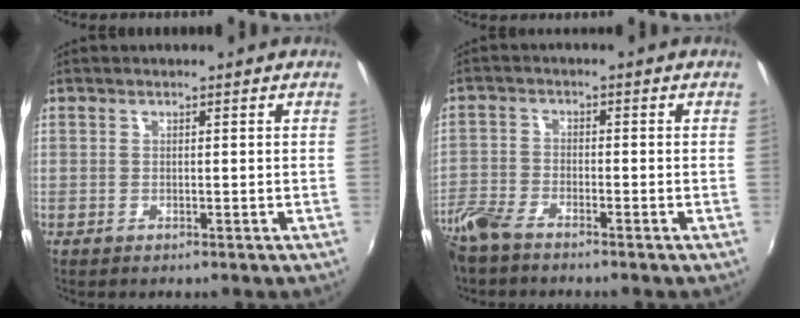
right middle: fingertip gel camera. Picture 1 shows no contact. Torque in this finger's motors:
{"motor_torque": [1.09, -1.05, 0.35, 0.21]}